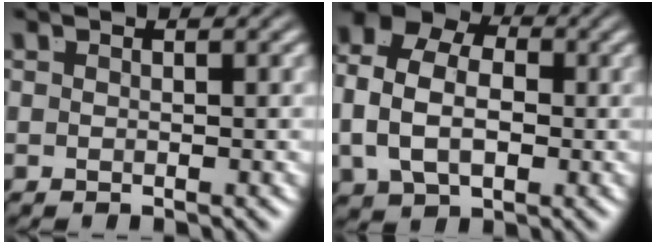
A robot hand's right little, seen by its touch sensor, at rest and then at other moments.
{"total": 9.5, "force": [1.4, 7.1, 6.1], "torque": [-0.117, 0.006, 0.014]}